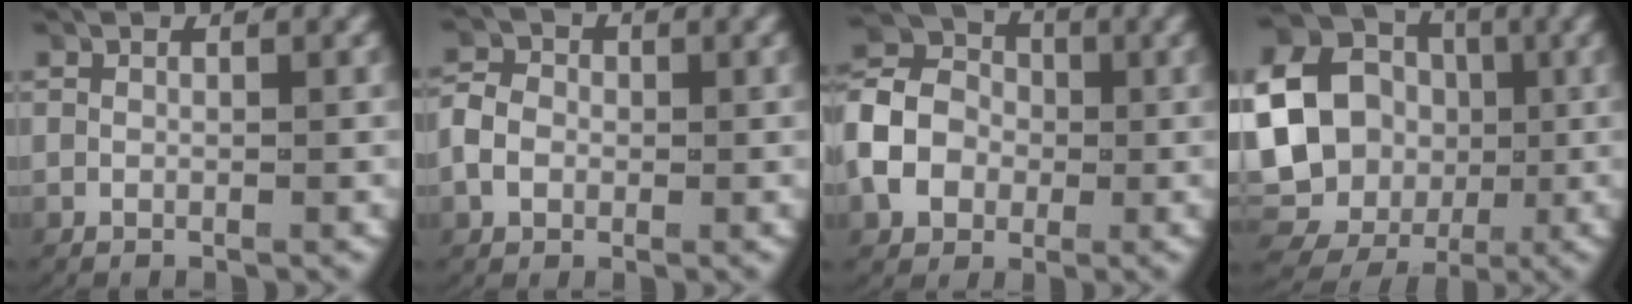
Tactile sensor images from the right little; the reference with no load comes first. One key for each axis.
{"total": 2.8, "fx": -0.3, "fy": 2.4, "fz": 1.3, "tx": -0.030, "ty": 0.006, "tz": -0.010}
{"total": 8.1, "fx": -0.2, "fy": 7.0, "fz": 4.0, "tx": -0.093, "ty": -0.006, "tz": -0.011}
{"total": 20.3, "fx": 0.1, "fy": 18.8, "fz": 7.6, "tx": -0.206, "ty": -0.048, "tz": -0.006}